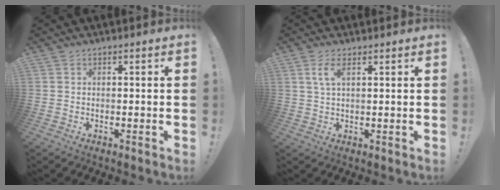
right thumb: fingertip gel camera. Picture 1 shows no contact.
{"total": 4.1, "force": [1.9, 1.5, 3.3], "torque": [-0.060, -0.002, 0.033]}